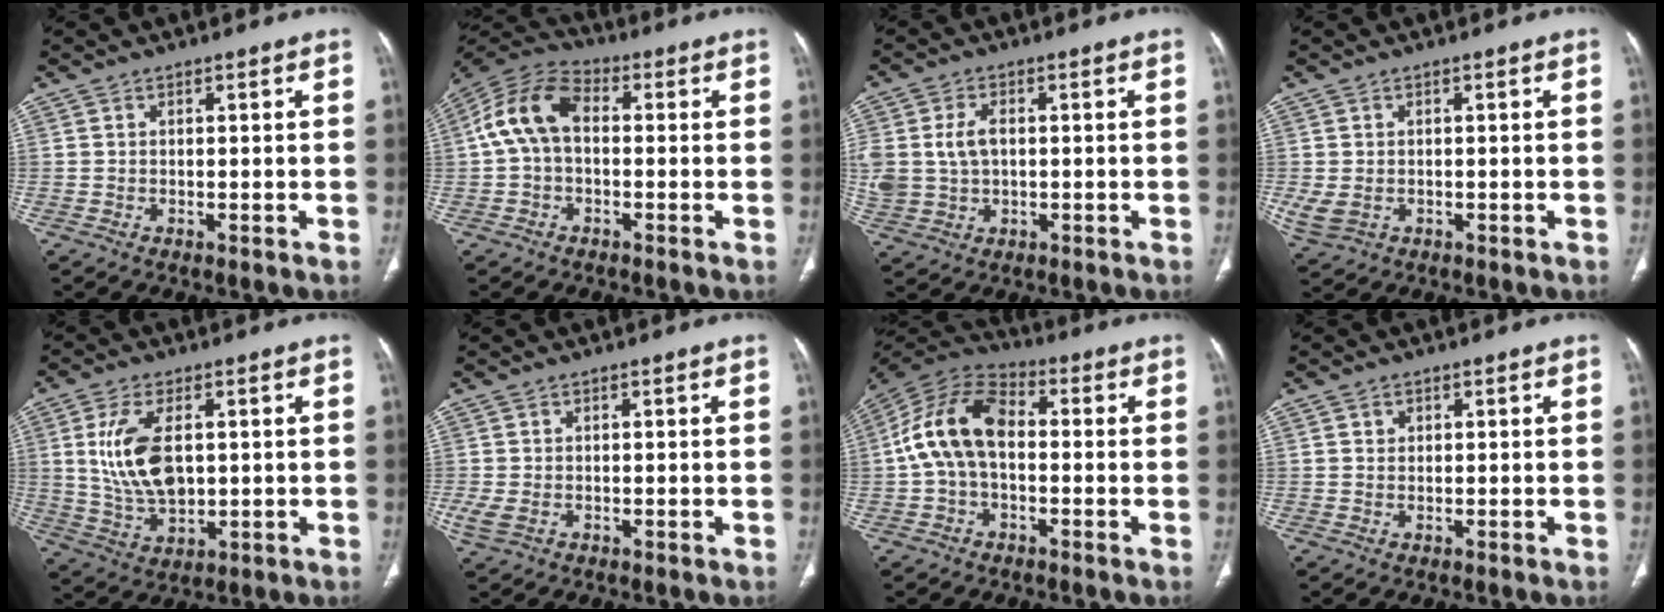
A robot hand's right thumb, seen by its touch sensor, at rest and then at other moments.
{"total": 11.0, "force": [0.6, 7.1, 8.3], "torque": [-0.160, 0.033, -0.001]}
{"total": 9.2, "force": [0.9, 6.6, 6.4], "torque": [-0.146, 0.007, 0.028]}
{"total": 4.1, "force": [-0.4, 3.1, 2.6], "torque": [-0.065, -0.001, 0.004]}
{"total": 12.0, "force": [1.8, 6.6, 9.9], "torque": [-0.191, -0.009, 0.045]}
{"total": 2.8, "force": [-0.5, 1.9, 2.0], "torque": [-0.063, 0.000, -0.006]}
{"total": 13.6, "force": [0.0, 8.5, 10.6], "torque": [-0.199, 0.038, -0.012]}
{"total": 1.1, "force": [0.5, 1.0, 0.4], "torque": [-0.002, 0.000, 0.007]}